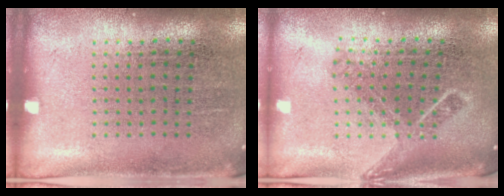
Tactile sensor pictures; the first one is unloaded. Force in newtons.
{"total": 1.7, "press": 1.2, "slide": 1.2}